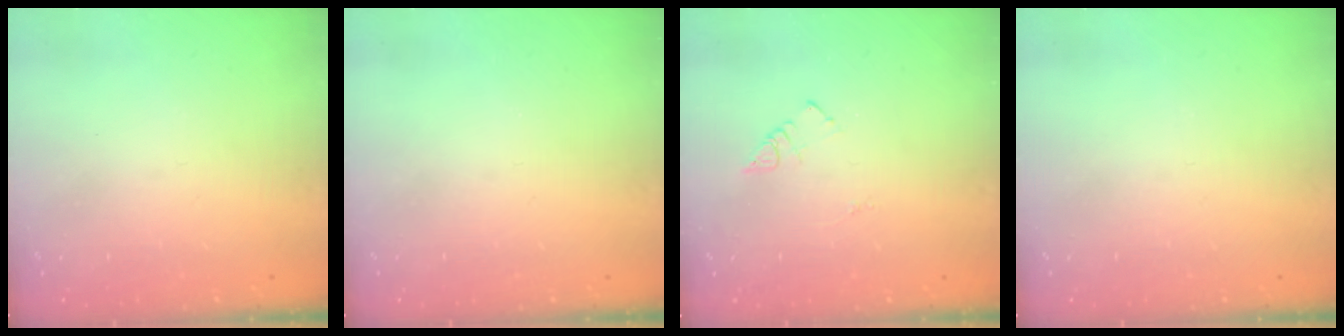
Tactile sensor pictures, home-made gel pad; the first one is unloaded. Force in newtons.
{"total": 0.0}
{"total": 4.2, "press": 4.2, "slide": 0.5}
{"total": 0.0}